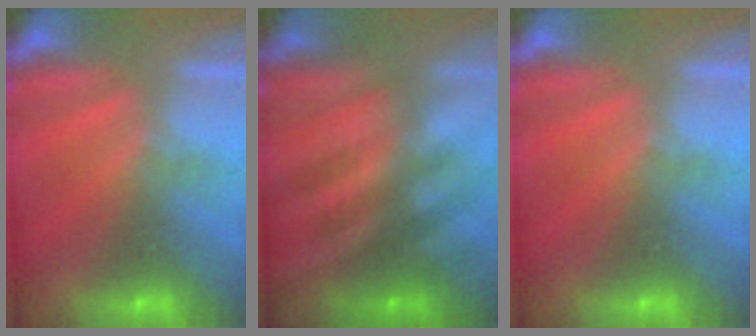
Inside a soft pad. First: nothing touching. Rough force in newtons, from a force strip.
{"total": 2.4}
{"total": 0.0}